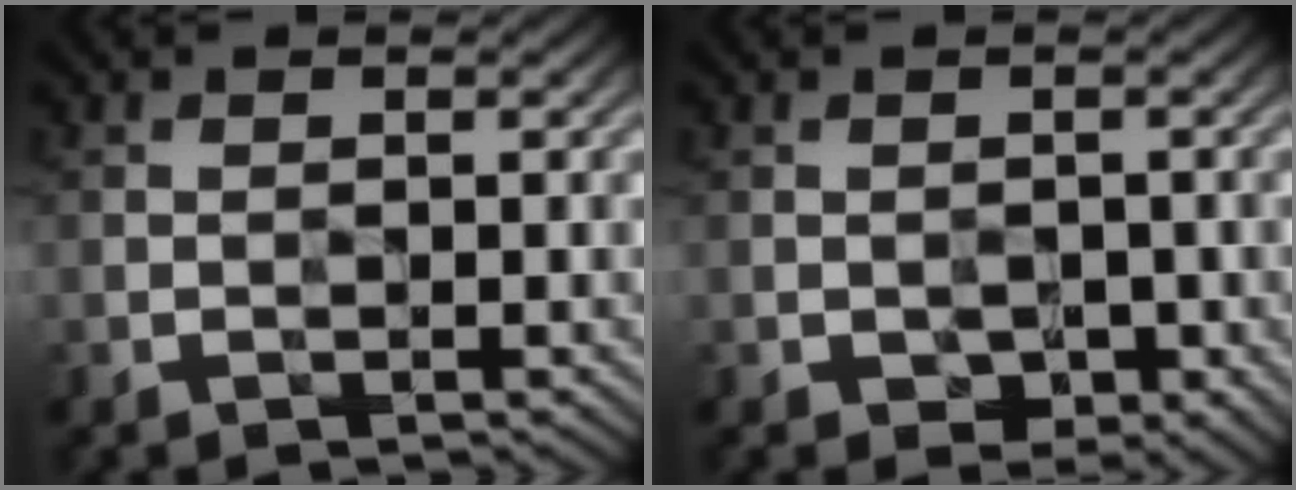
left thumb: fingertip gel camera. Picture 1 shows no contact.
{"total": 3.2, "force": [-1.3, 2.5, 1.6], "torque": [-0.016, 0.001, -0.015]}